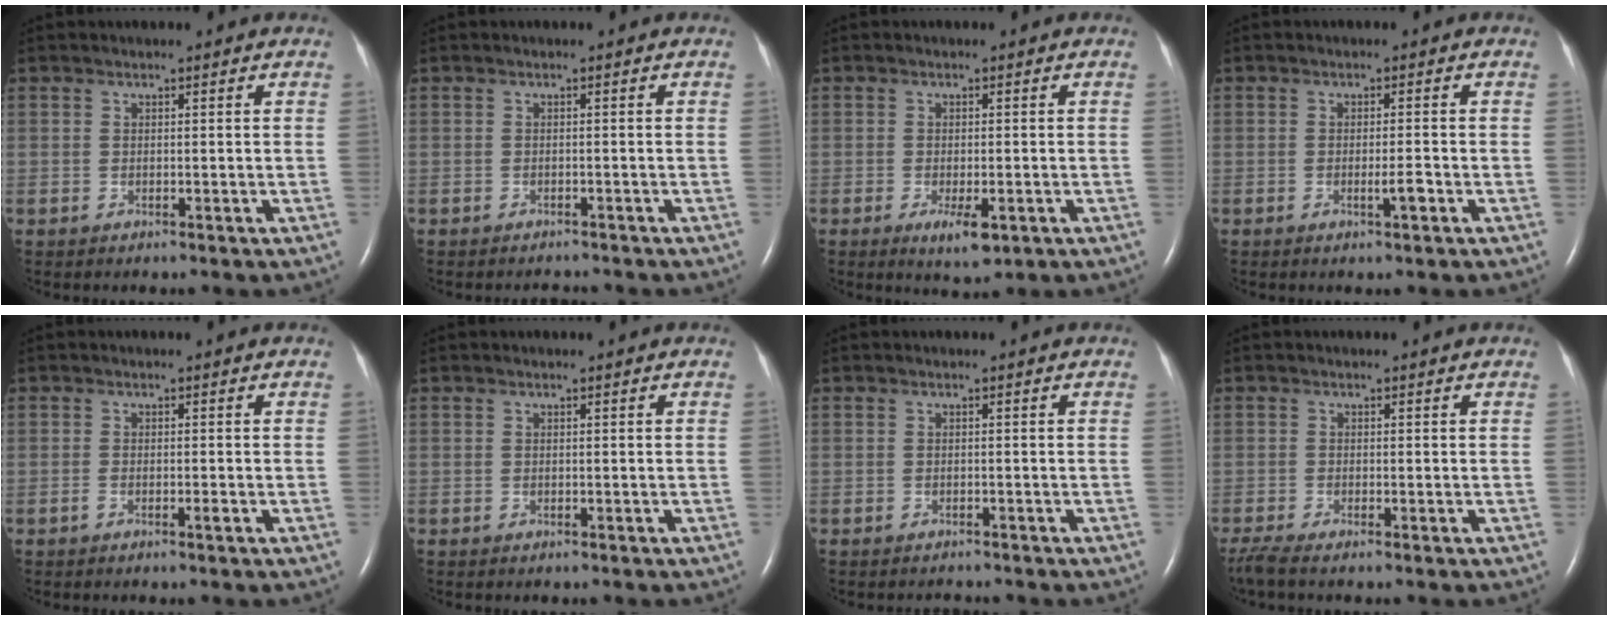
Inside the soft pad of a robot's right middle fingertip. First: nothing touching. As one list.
[{"total": 1.5, "force": [-1.4, 0.3, 0.0], "torque": [-0.002, -0.005, -0.016]}, {"total": 3.9, "force": [-1.6, 1.1, 3.3], "torque": [-0.058, -0.007, -0.019]}, {"total": 2.2, "force": [-0.9, 0.0, 1.9], "torque": [-0.035, -0.003, -0.016]}, {"total": 1.1, "force": [-0.6, 0.0, 0.9], "torque": [-0.021, -0.001, -0.012]}, {"total": 0.0}, {"total": 1.3, "force": [-1.3, 0.2, 0.0], "torque": [-0.002, -0.004, -0.015]}, {"total": 2.8, "force": [-2.2, 0.0, 1.6], "torque": [-0.039, -0.010, -0.045]}]